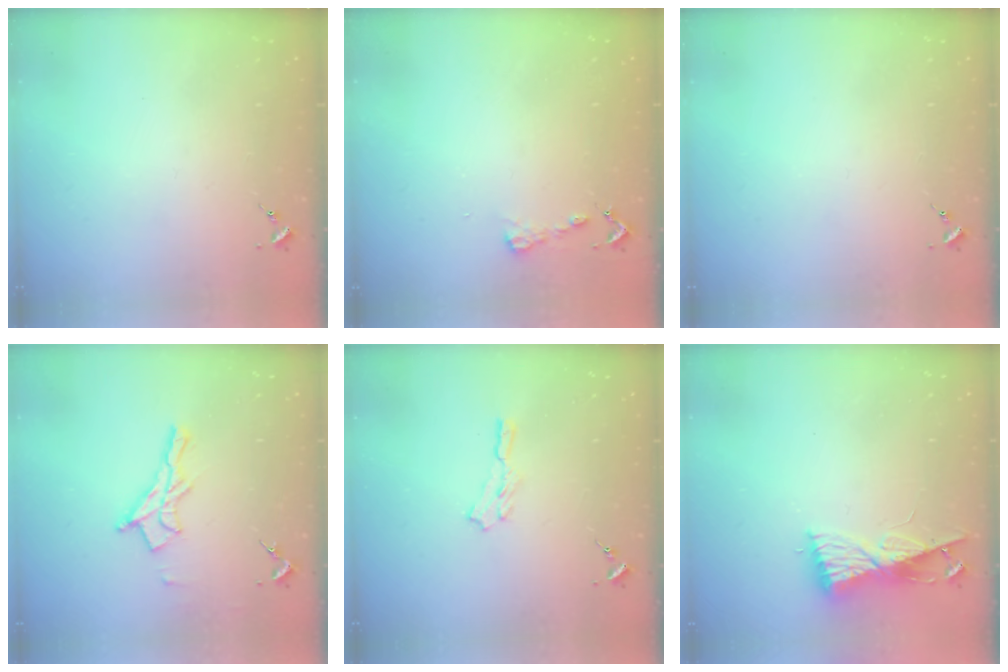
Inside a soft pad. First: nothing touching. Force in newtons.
{"total": 4.0, "press": 4.0, "slide": 0.3}
{"total": 0.0}
{"total": 11.7, "press": 11.7, "slide": 0.8}
{"total": 3.8, "press": 3.8, "slide": 0.4}
{"total": 8.5, "press": 8.5, "slide": 0.7}